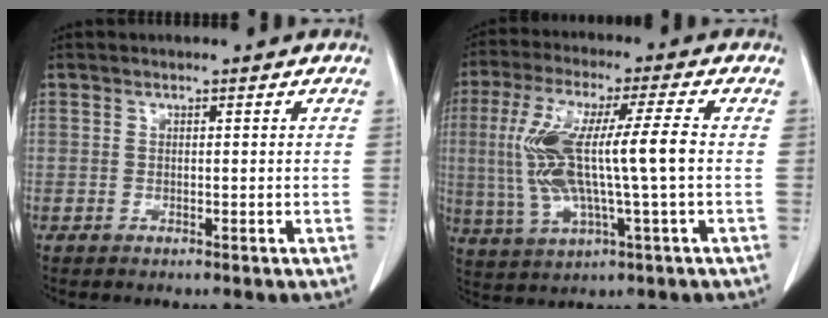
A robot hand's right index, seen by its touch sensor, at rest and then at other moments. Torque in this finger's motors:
{"motor_torque": [1.25, -0.06, 0.63, 0.21]}